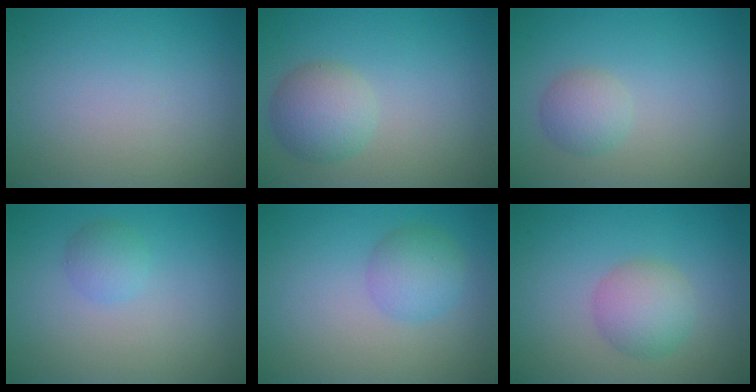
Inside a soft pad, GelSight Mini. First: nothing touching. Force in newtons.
{"total": 2.8, "press": 2.8, "slide": 0.3}
{"total": 2.2, "press": 2.2, "slide": 0.1}
{"total": 1.6, "press": 1.6, "slide": 0.1}
{"total": 2.9, "press": 2.9, "slide": 0.1}
{"total": 3.5, "press": 3.5, "slide": 0.1}